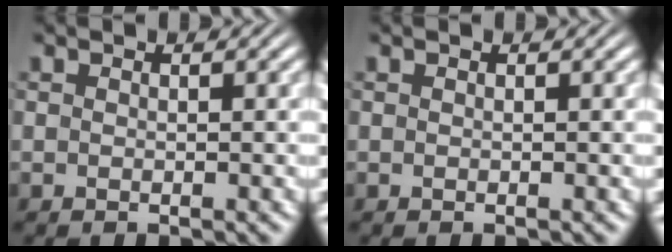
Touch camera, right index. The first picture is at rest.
{"total": 0.0}